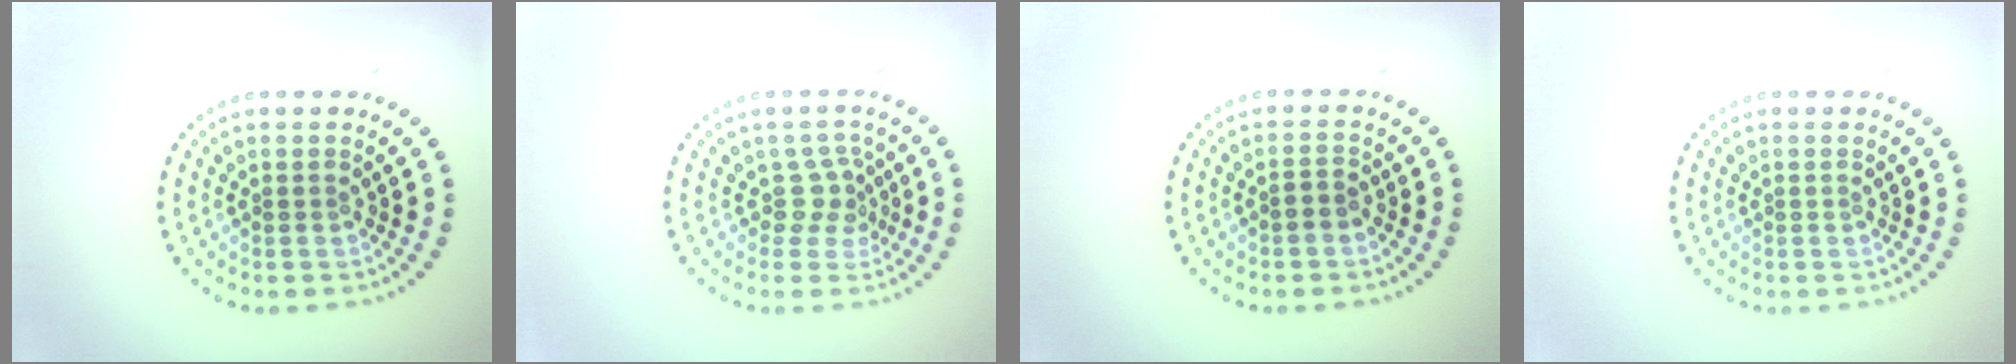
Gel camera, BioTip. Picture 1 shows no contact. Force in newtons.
{"total": 2.3, "press": 1.6, "slide": 1.6}
{"total": 1.3, "press": 1.1, "slide": 0.7}
{"total": 0.0}